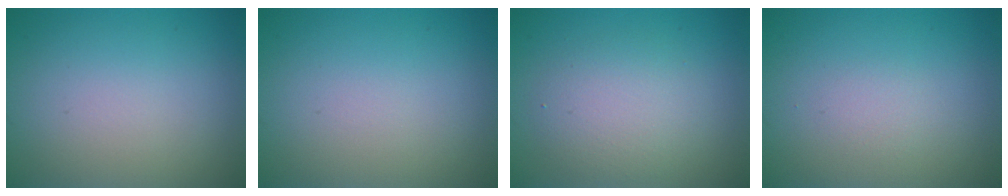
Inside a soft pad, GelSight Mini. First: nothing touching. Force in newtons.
{"total": 0.0}
{"total": 3.6, "press": 3.5, "slide": 0.3}
{"total": 0.9, "press": 0.9, "slide": 0.1}